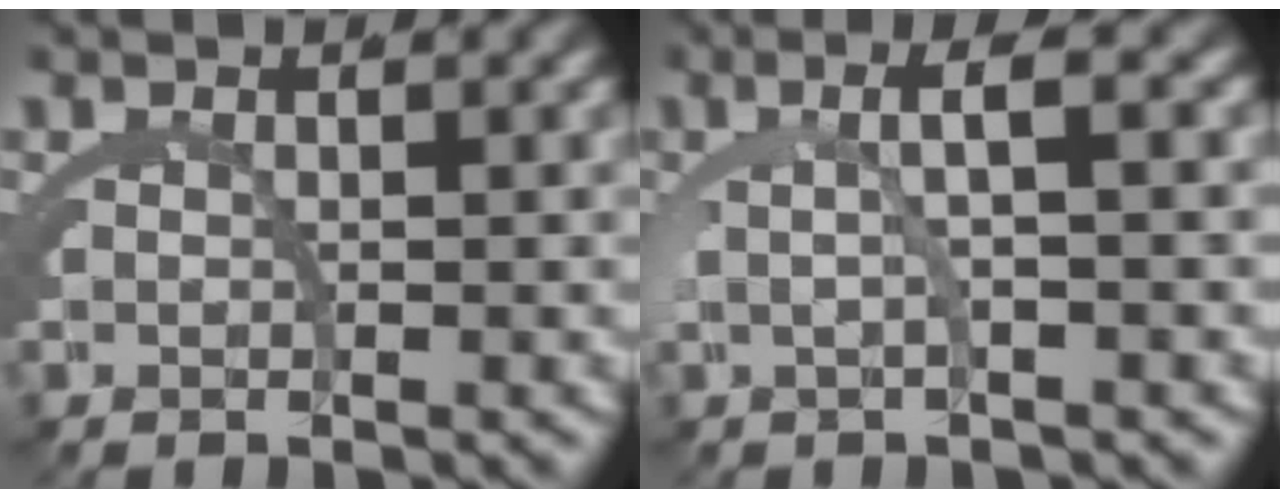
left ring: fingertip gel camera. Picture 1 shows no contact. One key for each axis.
{"total": 3.4, "fx": 0.7, "fy": 0.2, "fz": 3.3, "tx": -0.054, "ty": 0.014, "tz": 0.007}